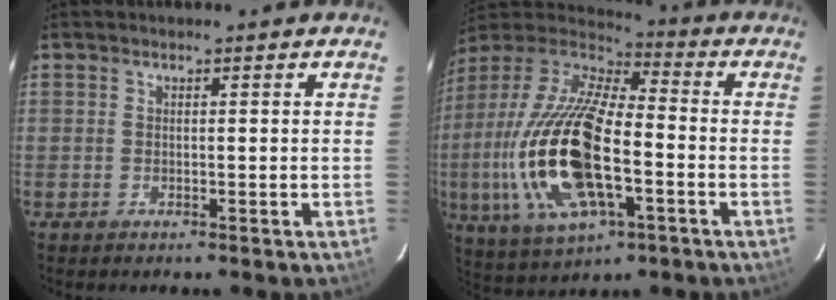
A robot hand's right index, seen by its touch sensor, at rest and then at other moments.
{"total": 24.3, "force": [-5.1, 9.9, 21.6], "torque": [-0.452, -0.023, -0.091]}